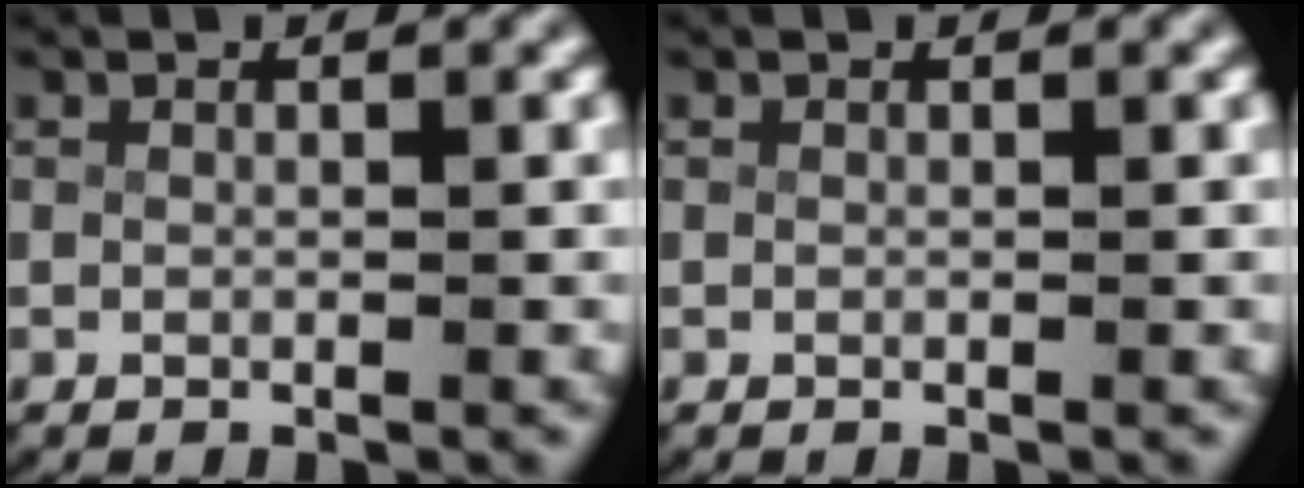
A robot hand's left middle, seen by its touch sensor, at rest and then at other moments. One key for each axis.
{"total": 0.0}